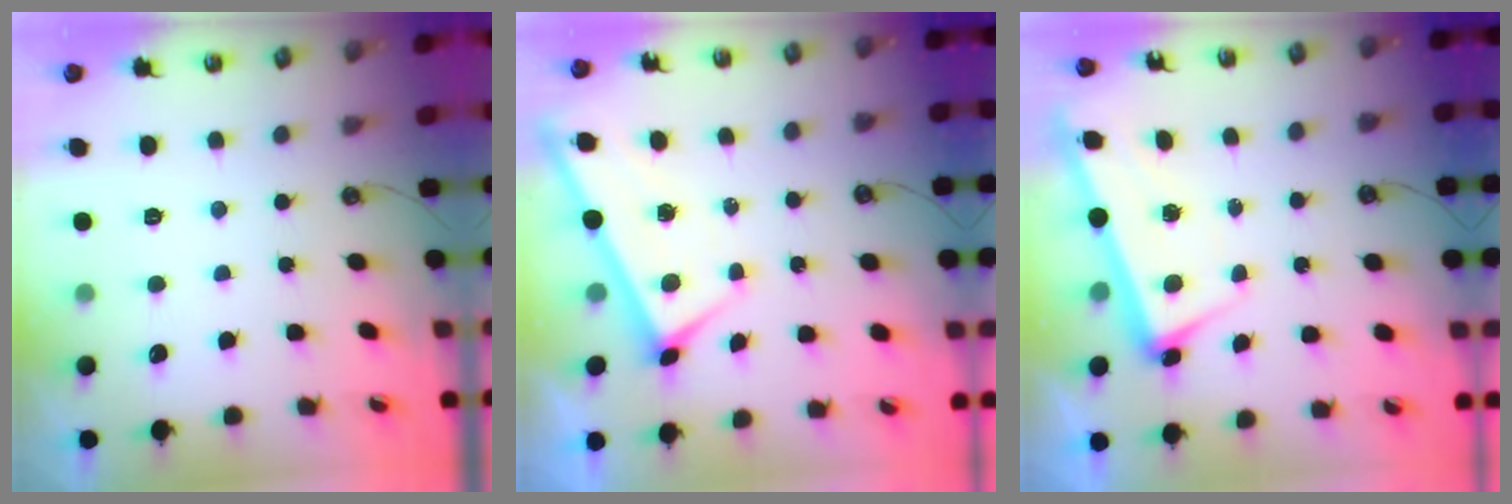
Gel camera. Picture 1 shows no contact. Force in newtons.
{"total": 1.4, "press": 1.3, "slide": 0.5}
{"total": 2.5, "press": 2.2, "slide": 1.1}